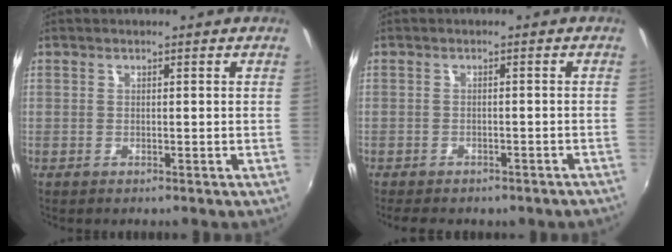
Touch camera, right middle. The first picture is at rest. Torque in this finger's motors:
{"motor_torque": [1.13, -1.00, 0.14, 0.06]}